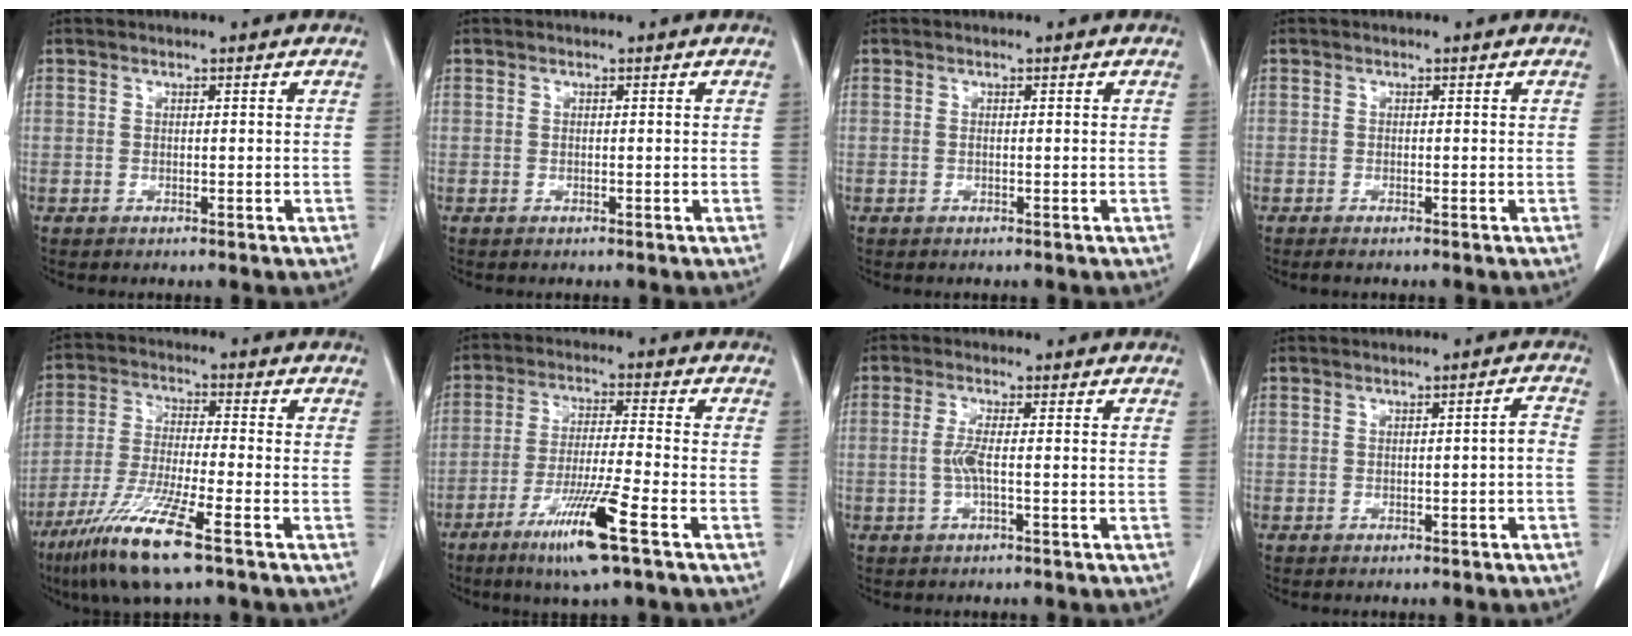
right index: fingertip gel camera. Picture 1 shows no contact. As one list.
[{"total": 0.0}, {"total": 0.0}, {"total": 0.7, "force": [-0.6, 0.0, 0.4], "torque": [-0.007, -0.001, -0.007]}, {"total": 11.8, "force": [-7.1, 0.3, 9.4], "torque": [-0.196, -0.034, -0.136]}, {"total": 10.8, "force": [-5.8, -0.6, 9.1], "torque": [-0.174, -0.026, -0.107]}, {"total": 2.8, "force": [-0.4, 0.0, 2.7], "torque": [-0.063, -0.002, -0.010]}, {"total": 1.7, "force": [-0.6, 0.2, 1.5], "torque": [-0.018, 0.002, -0.009]}]